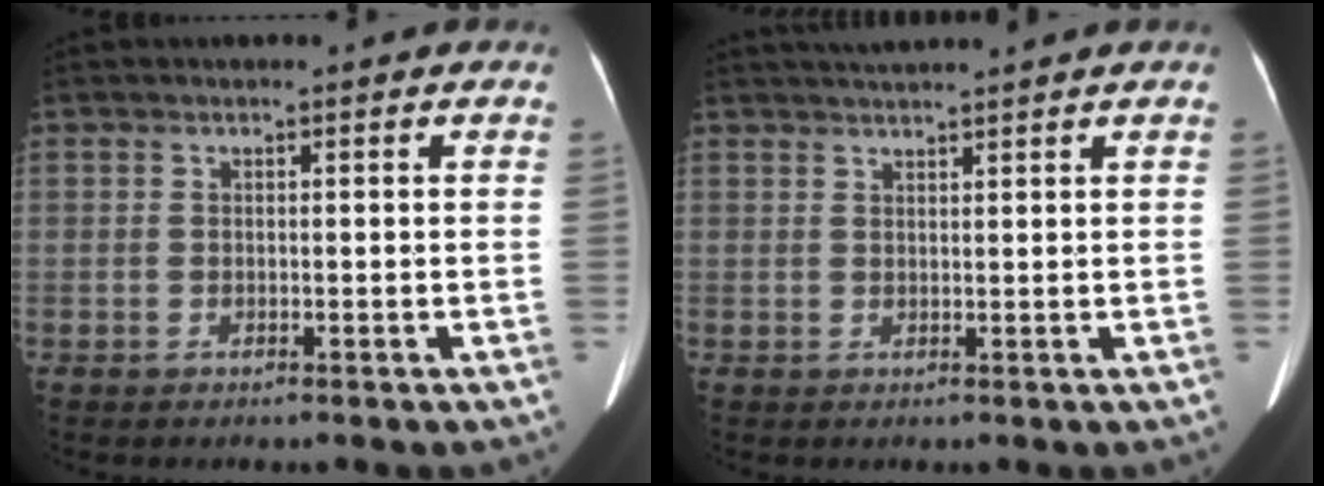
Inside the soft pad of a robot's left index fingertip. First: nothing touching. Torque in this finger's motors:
{"motor_torque": [0.69, -1.07, 0.08, 0.07]}